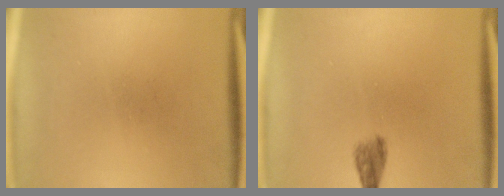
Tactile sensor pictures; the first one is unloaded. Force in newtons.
{"total": 2.4}